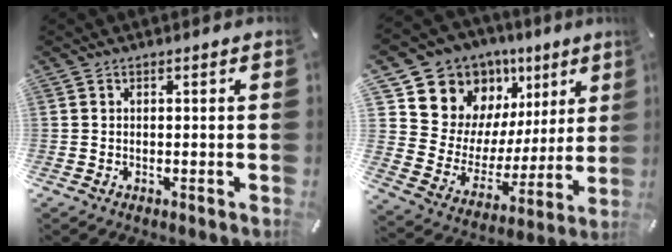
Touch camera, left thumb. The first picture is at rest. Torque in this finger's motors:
{"motor_torque": [0.71, 0.67, 1.40, -1.38, 0.00]}